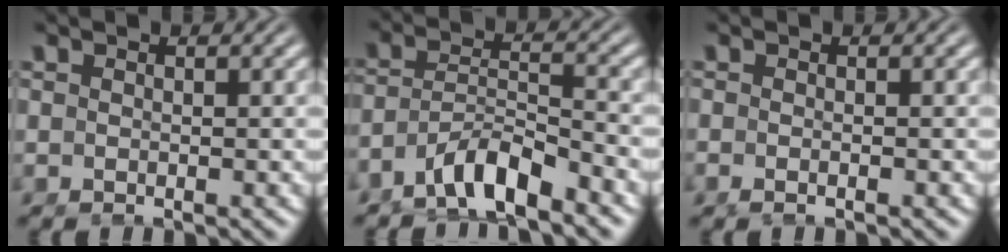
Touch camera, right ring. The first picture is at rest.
{"total": 4.8, "force": [-3.5, 1.9, 2.7], "torque": [-0.052, -0.021, -0.051]}
{"total": 1.1, "force": [-0.8, 0.5, 0.5], "torque": [-0.017, -0.006, -0.014]}